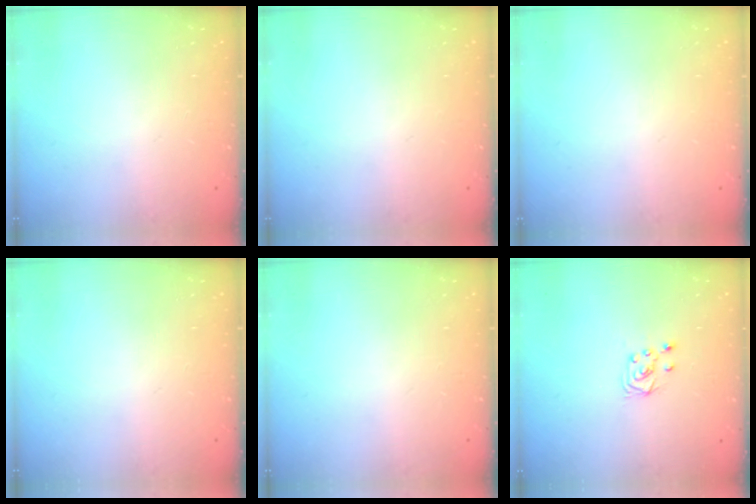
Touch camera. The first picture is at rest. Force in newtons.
{"total": 0.0}
{"total": 0.0}
{"total": 0.0}
{"total": 0.0}
{"total": 4.5, "press": 4.5, "slide": 0.5}